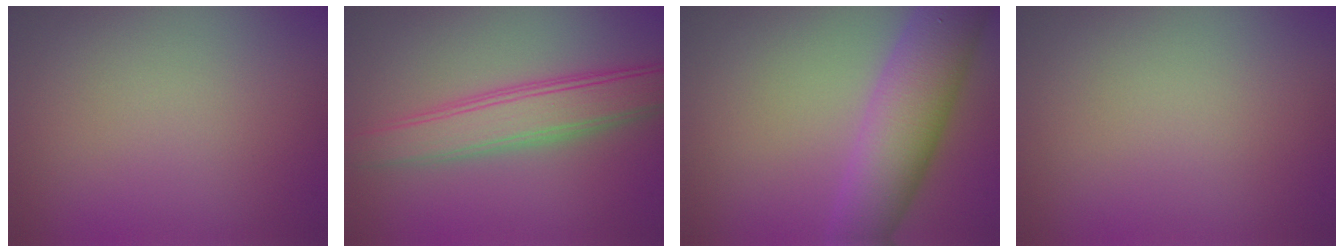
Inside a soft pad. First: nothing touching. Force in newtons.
{"total": 4.9, "press": 4.9, "slide": 0.1}
{"total": 7.8, "press": 7.8, "slide": 0.4}
{"total": 0.0}